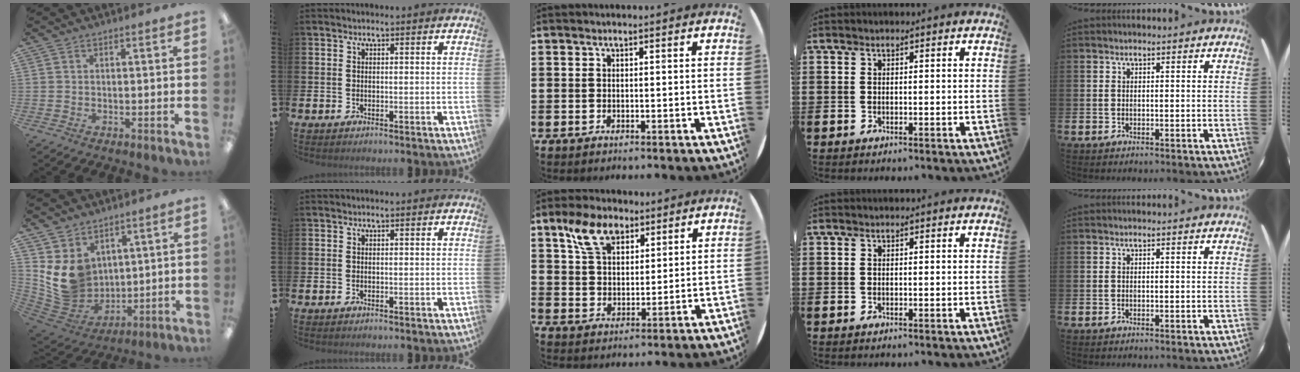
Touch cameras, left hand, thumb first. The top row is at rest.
{"thumb": {"total": 11.5, "force": [4.7, 9.6, 4.3], "torque": [-0.117, -0.034, 0.100]}, "middle": {"total": 7.2, "force": [4.7, 4.0, 3.7], "torque": [-0.081, 0.004, 0.088]}}